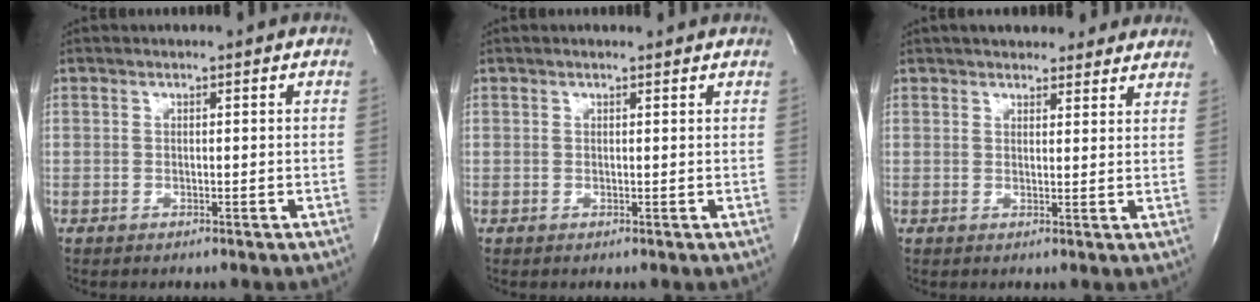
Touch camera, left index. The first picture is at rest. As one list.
[{"total": 2.2, "force": [2.1, 0.3, 0.7], "torque": [-0.015, 0.011, 0.021]}, {"total": 12.0, "force": [10.5, 3.9, 4.5], "torque": [-0.038, 0.023, 0.127]}]